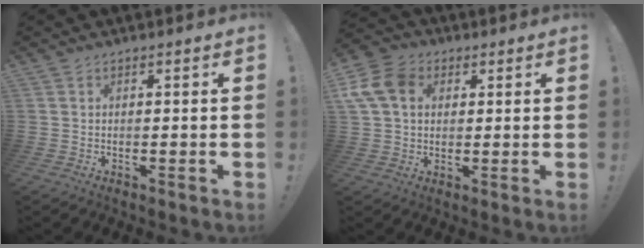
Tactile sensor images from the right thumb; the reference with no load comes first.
{"total": 12.5, "force": [3.6, 9.6, 7.1], "torque": [-0.146, -0.006, 0.070]}